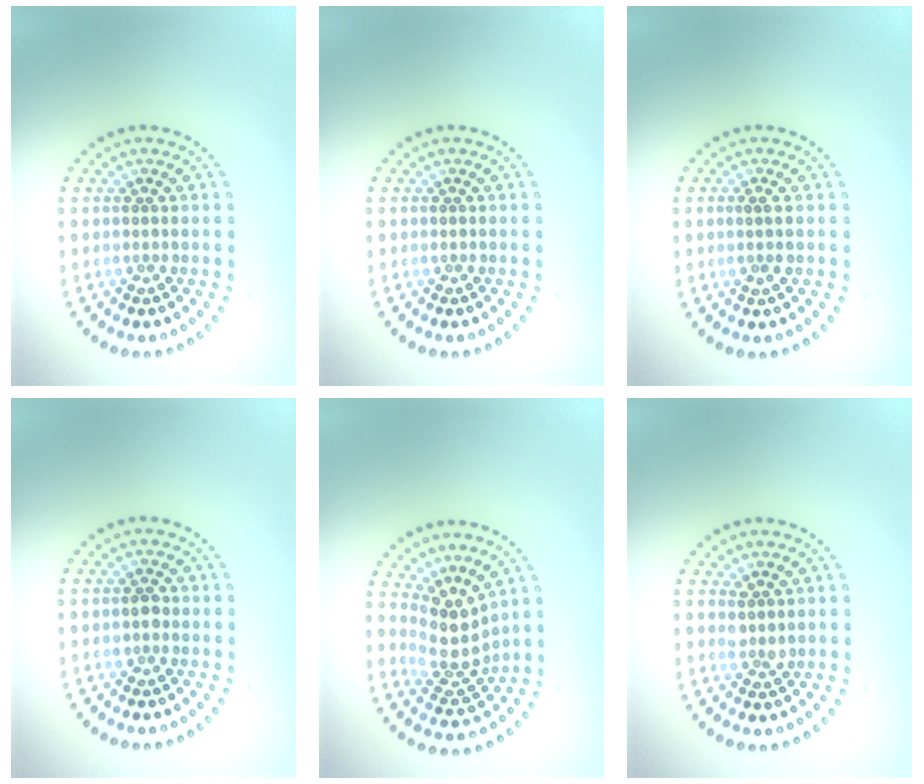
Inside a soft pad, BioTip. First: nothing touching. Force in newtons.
{"total": 0.0}
{"total": 1.1, "press": 1.0, "slide": 0.5}
{"total": 0.9, "press": 0.9, "slide": 0.1}
{"total": 3.8, "press": 2.9, "slide": 2.4}
{"total": 1.5, "press": 1.2, "slide": 0.9}